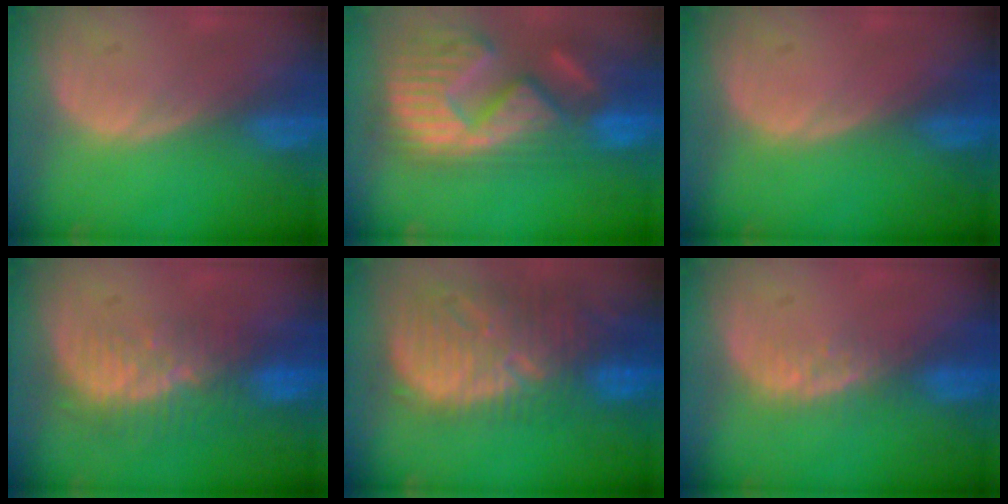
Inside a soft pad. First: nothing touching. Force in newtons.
{"total": 15.4, "press": 12.6, "slide": 8.8}
{"total": 0.0}
{"total": 8.2, "press": 7.1, "slide": 4.0}
{"total": 13.4, "press": 11.5, "slide": 7.0}
{"total": 3.2, "press": 2.6, "slide": 1.8}